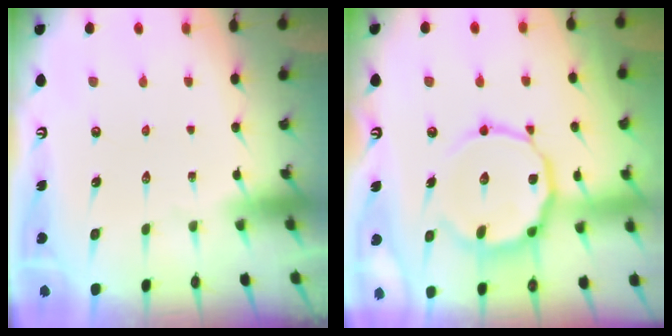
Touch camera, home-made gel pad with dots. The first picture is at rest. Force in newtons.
{"total": 14.0, "press": 13.9, "slide": 1.2}